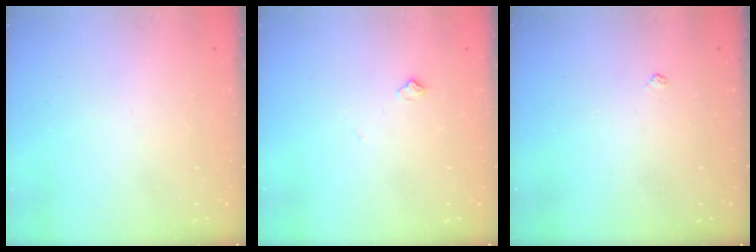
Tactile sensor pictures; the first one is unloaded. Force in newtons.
{"total": 6.0, "press": 5.9, "slide": 0.8}
{"total": 3.3, "press": 3.2, "slide": 0.5}